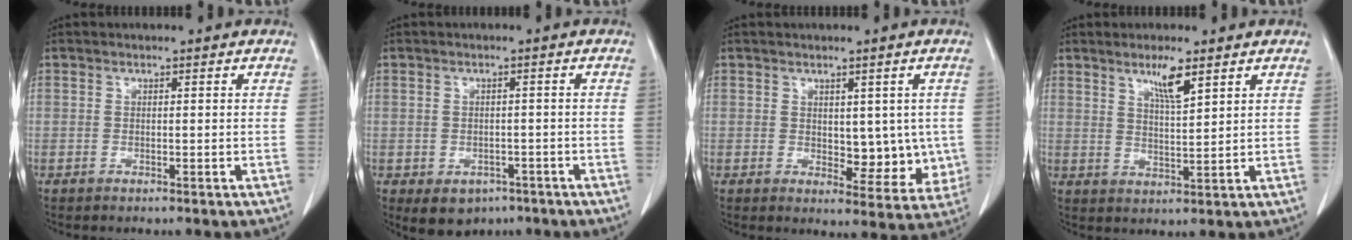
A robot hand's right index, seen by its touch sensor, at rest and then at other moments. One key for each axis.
{"total": 5.0, "fx": -2.7, "fy": 3.7, "fz": 1.9, "tx": -0.022, "ty": 0.003, "tz": -0.027}
{"total": 7.2, "fx": 0.3, "fy": 4.2, "fz": 5.8, "tx": -0.048, "ty": -0.004, "tz": 0.015}
{"total": 4.9, "fx": 3.1, "fy": 0.3, "fz": 3.7, "tx": -0.067, "ty": -0.007, "tz": 0.057}